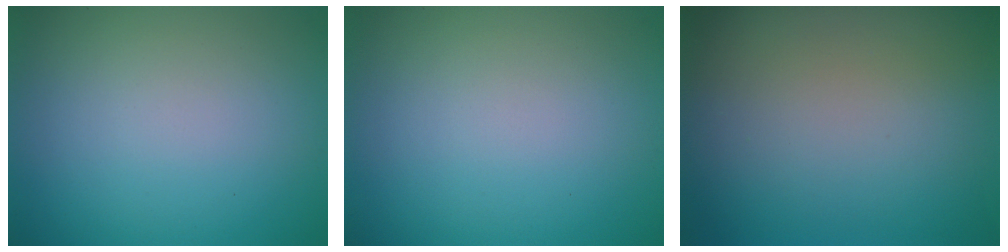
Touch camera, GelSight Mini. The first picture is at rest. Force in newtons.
{"total": 0.0}
{"total": 0.0}